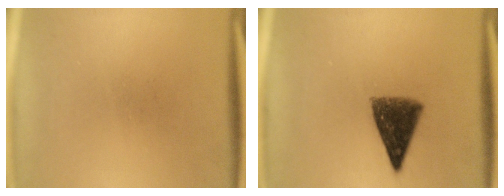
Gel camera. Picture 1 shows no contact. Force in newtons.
{"total": 8.4}